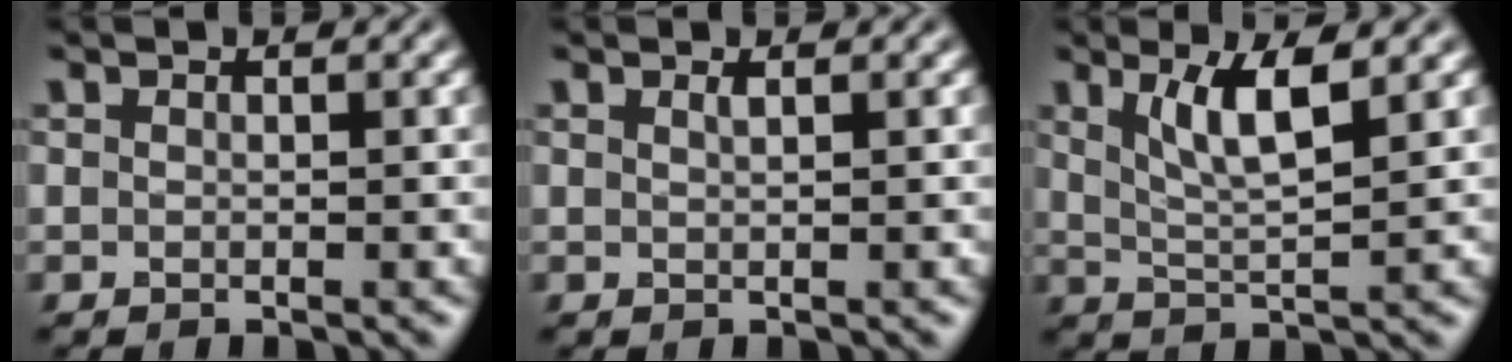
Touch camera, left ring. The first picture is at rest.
{"total": 0.6, "force": [0.4, 0.2, 0.5], "torque": [-0.004, 0.000, 0.007]}
{"total": 4.7, "force": [2.0, 1.1, 4.1], "torque": [-0.075, -0.004, 0.040]}